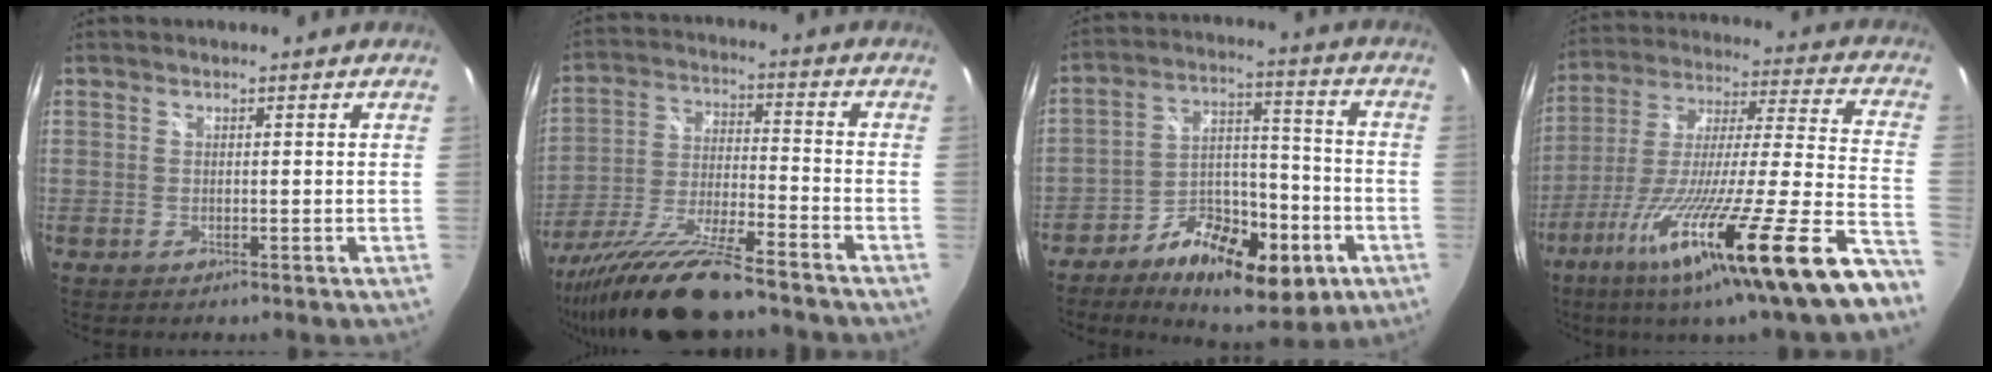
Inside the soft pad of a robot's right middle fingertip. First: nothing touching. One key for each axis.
{"total": 17.2, "fx": -13.9, "fy": 1.8, "fz": 10.0, "tx": -0.204, "ty": -0.036, "tz": -0.250}
{"total": 17.0, "fx": -8.6, "fy": 8.1, "fz": 12.2, "tx": -0.201, "ty": 0.007, "tz": -0.130}
{"total": 29.6, "fx": -19.3, "fy": -0.2, "fz": 22.4, "tx": -0.362, "ty": -0.086, "tz": -0.315}